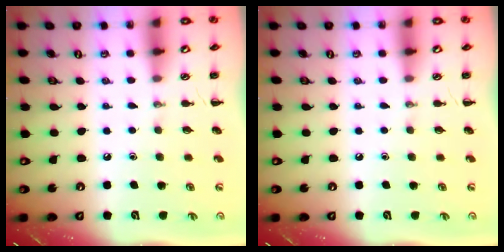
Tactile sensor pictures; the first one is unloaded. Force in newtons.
{"total": 0.0}